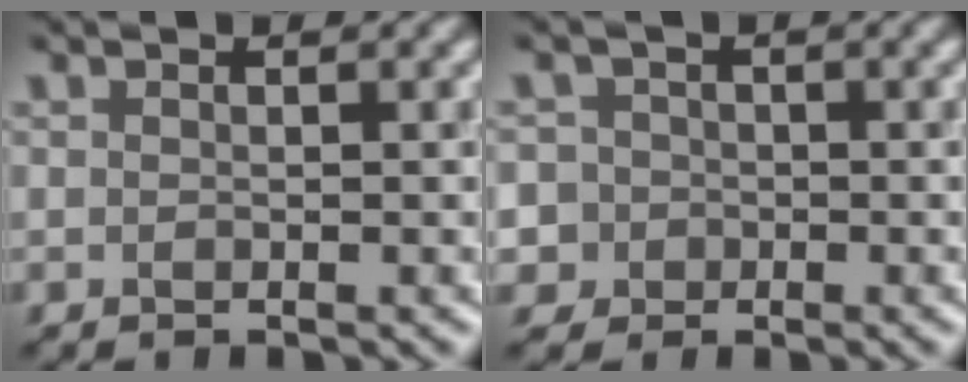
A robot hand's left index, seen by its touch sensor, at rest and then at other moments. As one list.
[{"total": 4.9, "force": [-0.8, 4.7, 1.1], "torque": [-0.017, 0.018, -0.043]}]